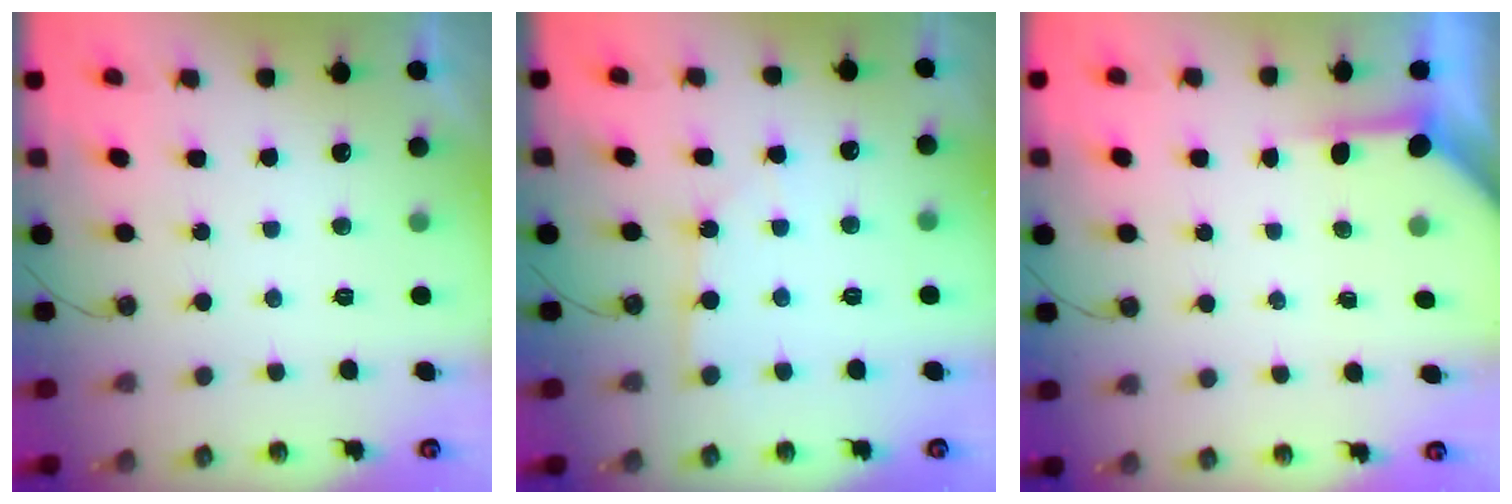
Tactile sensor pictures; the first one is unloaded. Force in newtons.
{"total": 3.8, "press": 3.8, "slide": 0.5}
{"total": 3.9, "press": 3.9, "slide": 0.4}